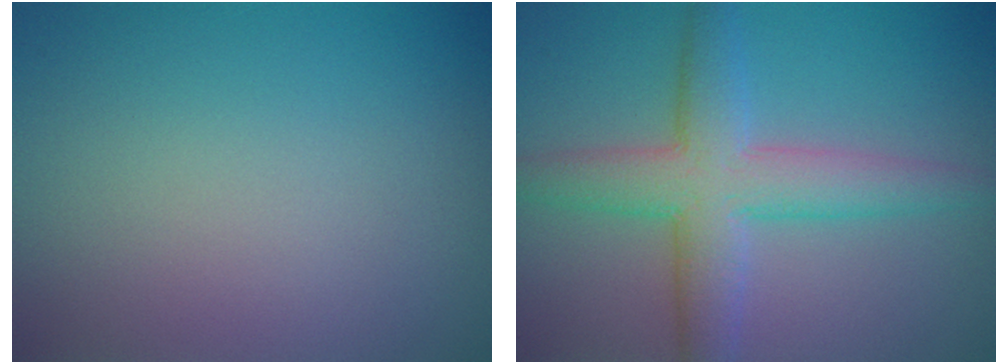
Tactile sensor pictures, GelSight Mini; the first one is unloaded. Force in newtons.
{"total": 5.9, "press": 5.9, "slide": 0.1}